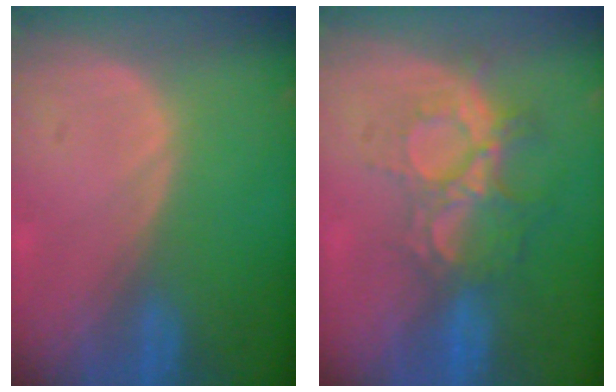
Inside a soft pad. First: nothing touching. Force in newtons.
{"total": 9.3, "press": 7.8, "slide": 5.0}